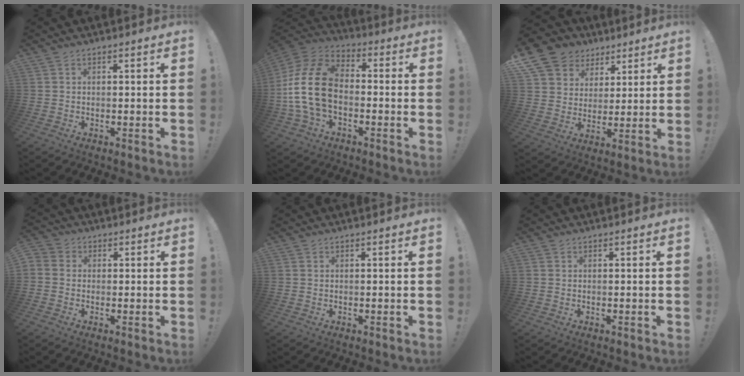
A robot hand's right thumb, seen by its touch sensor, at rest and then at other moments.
{"total": 18.8, "force": [-2.1, 12.8, 13.5], "torque": [-0.258, 0.031, -0.024]}
{"total": 12.6, "force": [6.9, 9.8, 3.9], "torque": [-0.062, -0.048, 0.138]}
{"total": 5.3, "force": [-0.5, 4.9, 2.0], "torque": [-0.040, 0.015, -0.005]}
{"total": 0.0}
{"total": 0.0}